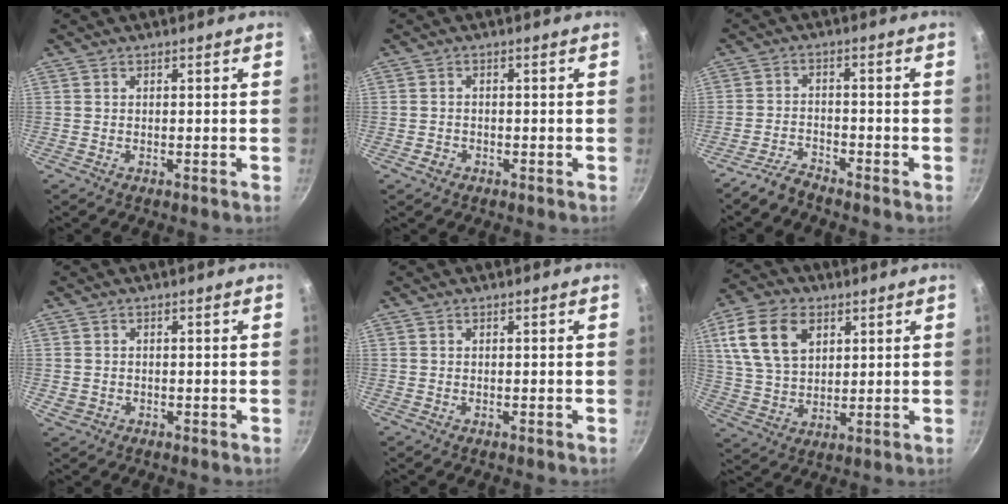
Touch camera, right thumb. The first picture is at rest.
{"total": 1.8, "force": [-0.9, 1.4, 0.6], "torque": [-0.007, 0.011, -0.014]}
{"total": 3.8, "force": [-3.6, 0.9, 0.8], "torque": [-0.019, 0.030, -0.073]}
{"total": 1.7, "force": [-0.3, 1.5, 0.8], "torque": [-0.012, 0.002, -0.002]}
{"total": 0.0}
{"total": 13.8, "force": [5.1, 9.2, 8.9], "torque": [-0.154, -0.006, 0.100]}